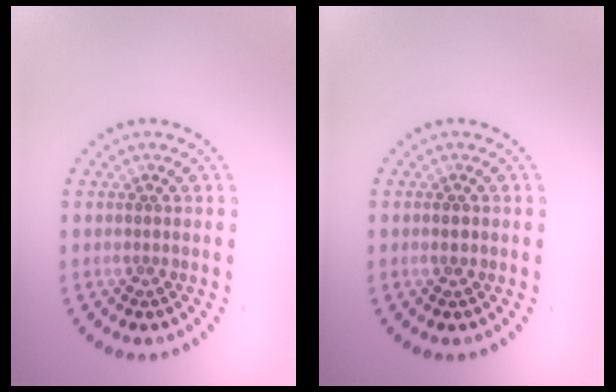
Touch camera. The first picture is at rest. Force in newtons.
{"total": 1.1, "press": 1.1, "slide": 0.0}